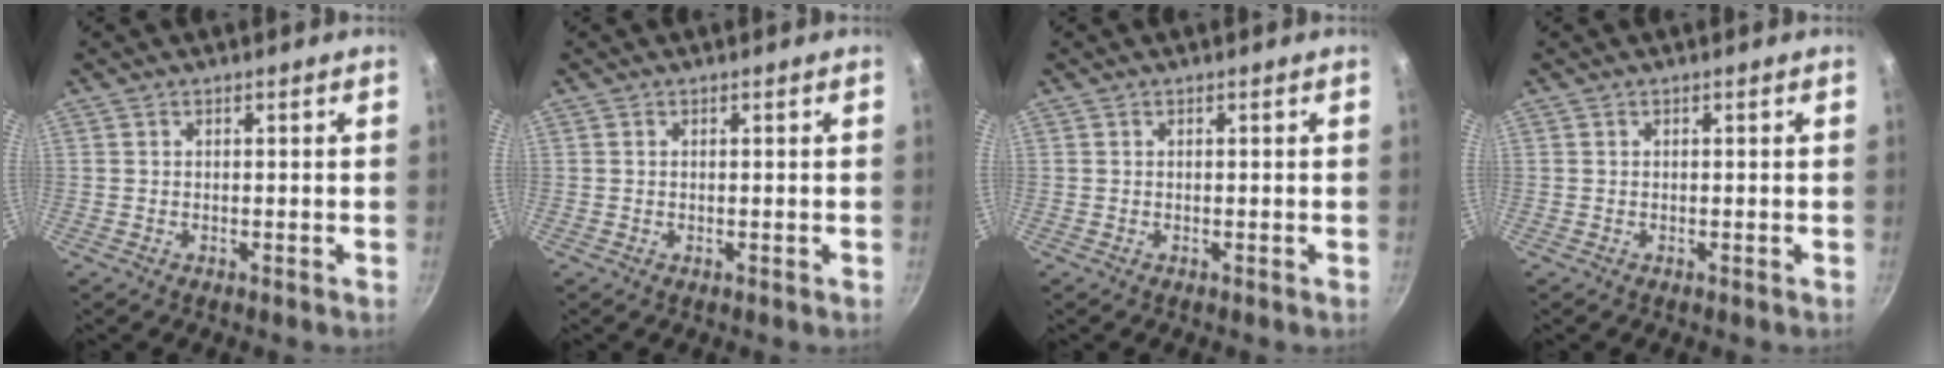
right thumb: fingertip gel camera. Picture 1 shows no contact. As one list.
[{"total": 0.0}, {"total": 0.0}, {"total": 0.0}]